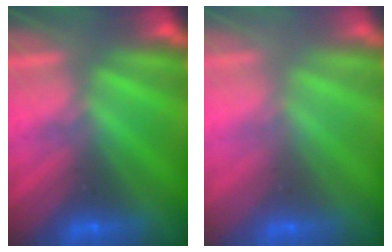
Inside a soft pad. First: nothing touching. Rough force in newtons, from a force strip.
{"total": 2.5}